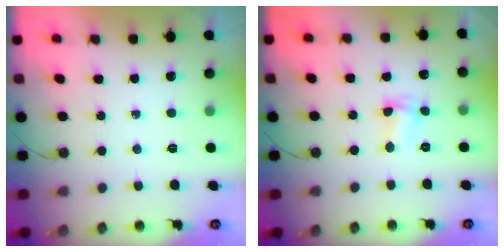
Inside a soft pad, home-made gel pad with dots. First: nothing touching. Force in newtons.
{"total": 2.4, "press": 2.4, "slide": 0.3}